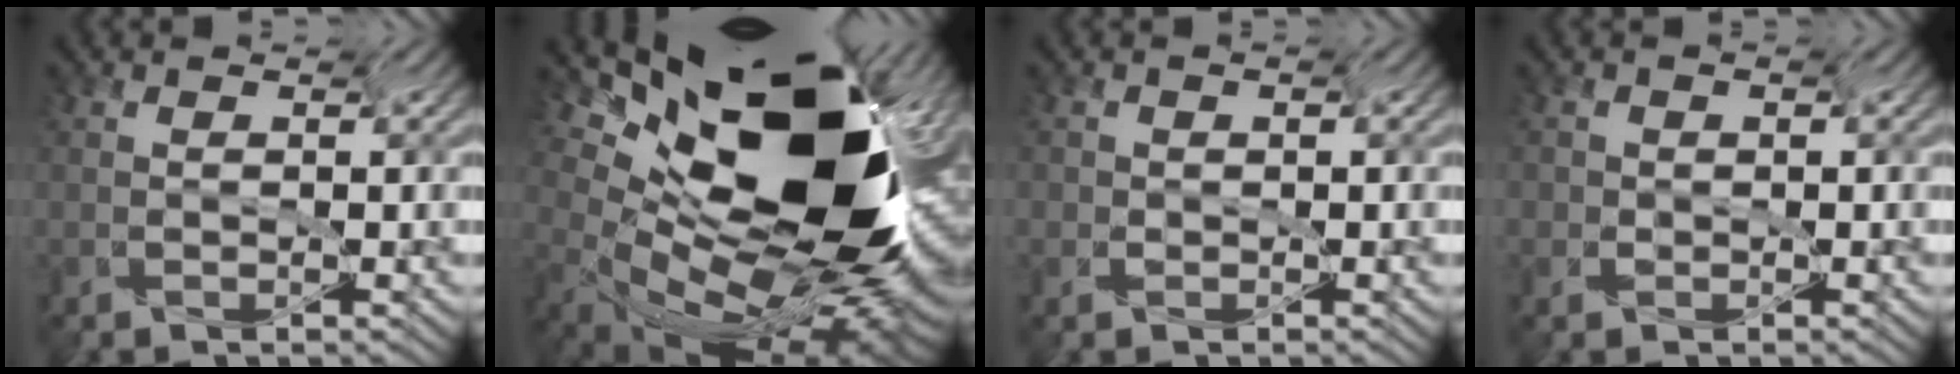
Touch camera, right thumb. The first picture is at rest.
{"total": 17.0, "force": [0.7, 9.3, 14.2], "torque": [-0.261, 0.009, 0.042]}
{"total": 1.2, "force": [-0.9, 0.2, -0.8], "torque": [0.012, 0.002, -0.020]}
{"total": 1.4, "force": [-1.0, 0.5, -0.7], "torque": [0.014, 0.002, -0.020]}